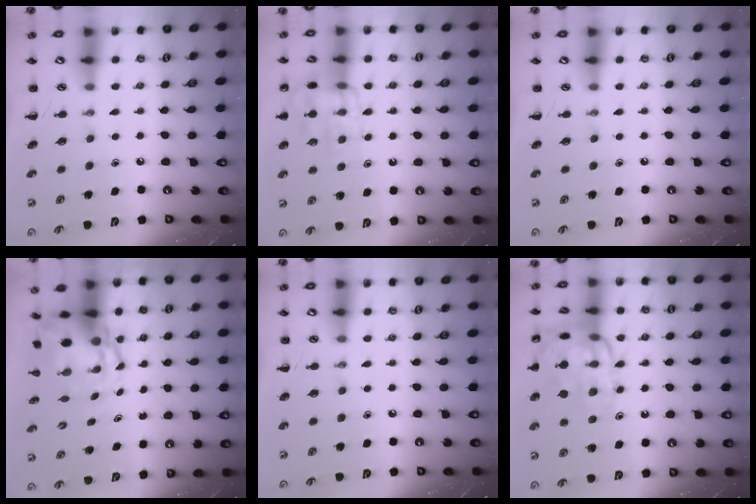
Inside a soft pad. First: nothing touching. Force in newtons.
{"total": 14.4, "press": 14.3, "slide": 1.4}
{"total": 0.0}
{"total": 5.6, "press": 5.4, "slide": 1.6}
{"total": 0.0}
{"total": 16.4, "press": 16.4, "slide": 0.5}